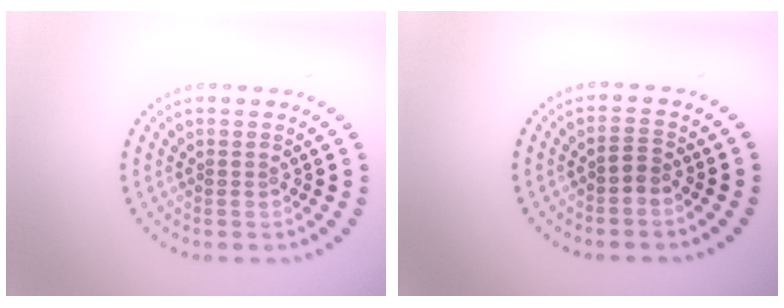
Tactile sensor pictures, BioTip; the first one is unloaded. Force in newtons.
{"total": 1.2, "press": 1.0, "slide": 0.7}